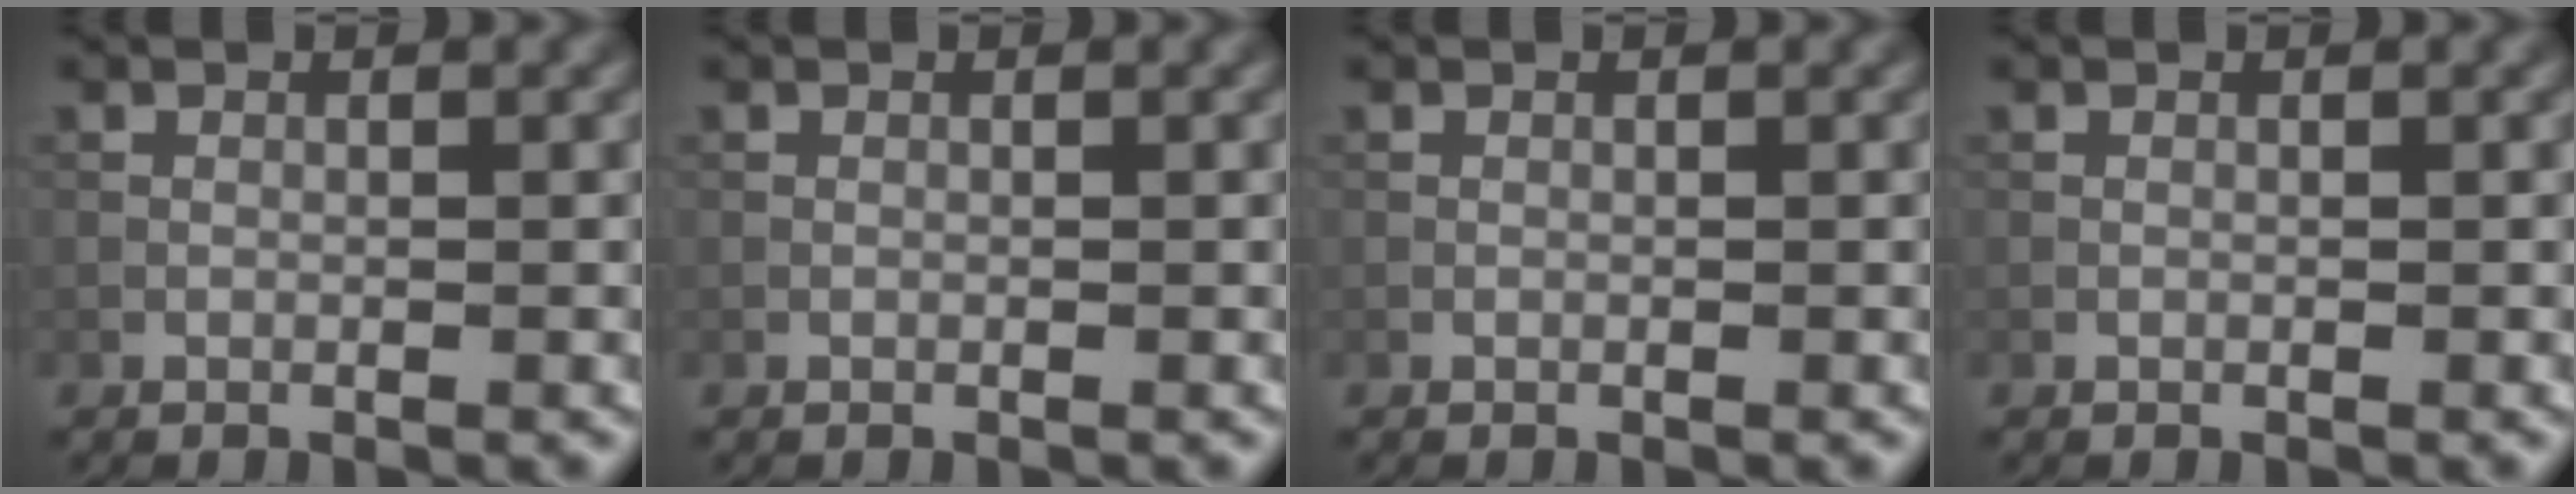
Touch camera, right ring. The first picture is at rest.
{"total": 0.0}
{"total": 0.0}
{"total": 0.0}